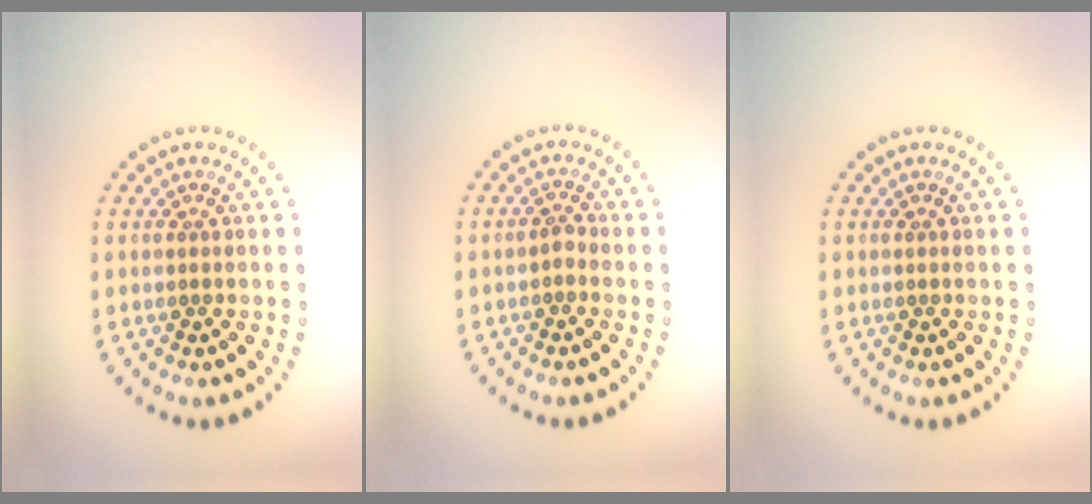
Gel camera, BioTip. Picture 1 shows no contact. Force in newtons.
{"total": 0.9, "press": 0.7, "slide": 0.7}
{"total": 0.0}